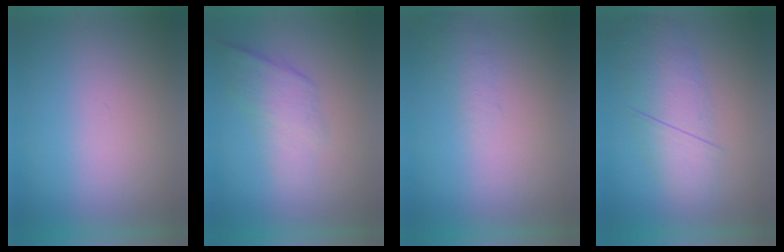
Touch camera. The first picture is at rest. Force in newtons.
{"total": 2.2}
{"total": 1.0}
{"total": 3.0}